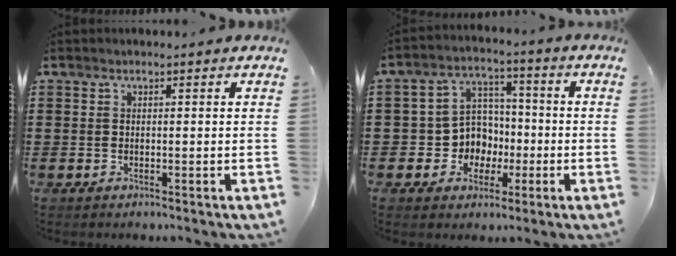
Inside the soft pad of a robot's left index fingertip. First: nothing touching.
{"total": 7.0, "force": [-1.0, 6.6, 2.1], "torque": [-0.062, 0.016, -0.013]}